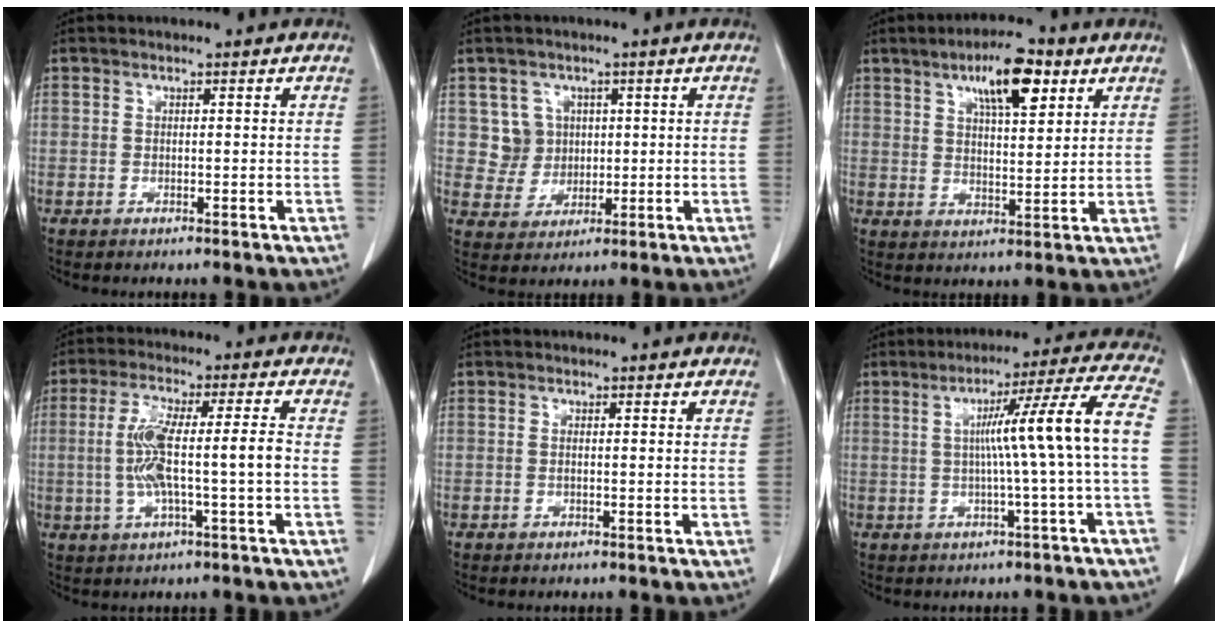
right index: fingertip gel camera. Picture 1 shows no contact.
{"total": 5.0, "force": [1.5, 4.7, 0.2], "torque": [0.004, 0.015, 0.035]}
{"total": 9.6, "force": [5.2, 2.6, 7.6], "torque": [-0.127, 0.011, 0.086]}
{"total": 9.2, "force": [-0.8, 0.8, 9.1], "torque": [-0.179, 0.017, -0.015]}
{"total": 0.6, "force": [0.0, 0.1, 0.6], "torque": [-0.010, 0.002, 0.002]}
{"total": 11.8, "force": [-0.2, -2.0, 11.6], "torque": [-0.160, 0.020, 0.001]}